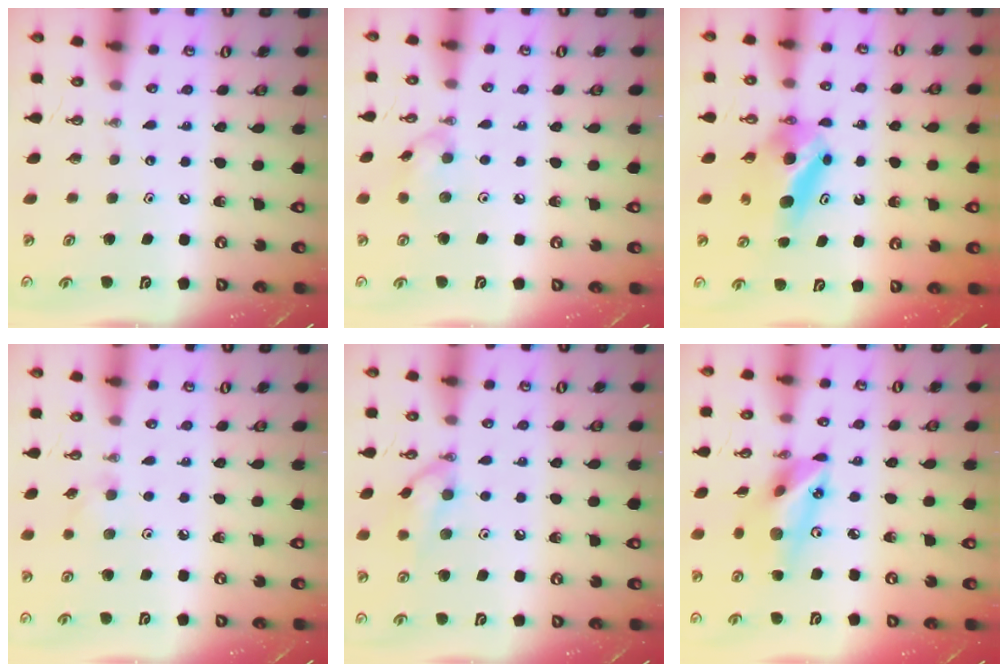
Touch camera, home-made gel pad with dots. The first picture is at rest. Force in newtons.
{"total": 7.8, "press": 7.8, "slide": 0.8}
{"total": 8.3, "press": 5.9, "slide": 5.9}
{"total": 4.7, "press": 4.6, "slide": 0.9}
{"total": 10.9, "press": 10.8, "slide": 1.6}
{"total": 15.7, "press": 15.3, "slide": 3.7}